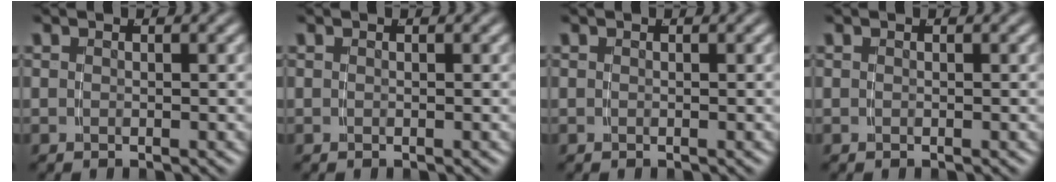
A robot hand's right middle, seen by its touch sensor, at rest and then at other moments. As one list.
[{"total": 0.0}, {"total": 0.0}, {"total": 0.0}]